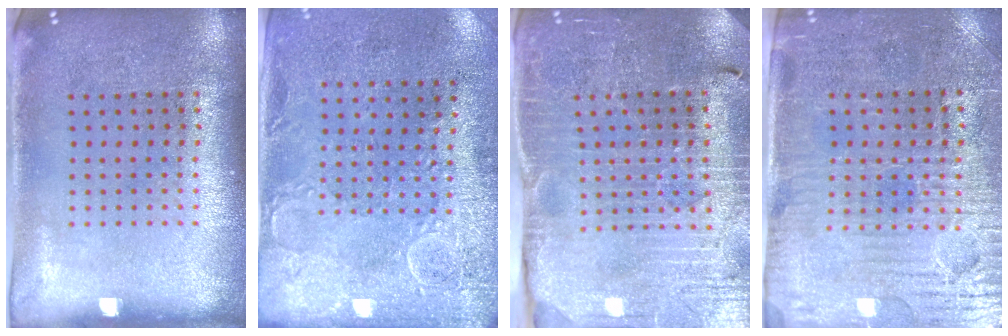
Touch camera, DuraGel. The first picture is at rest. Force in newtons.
{"total": 2.9, "press": 2.3, "slide": 1.8}
{"total": 3.5, "press": 3.4, "slide": 0.4}
{"total": 3.8, "press": 3.5, "slide": 1.4}